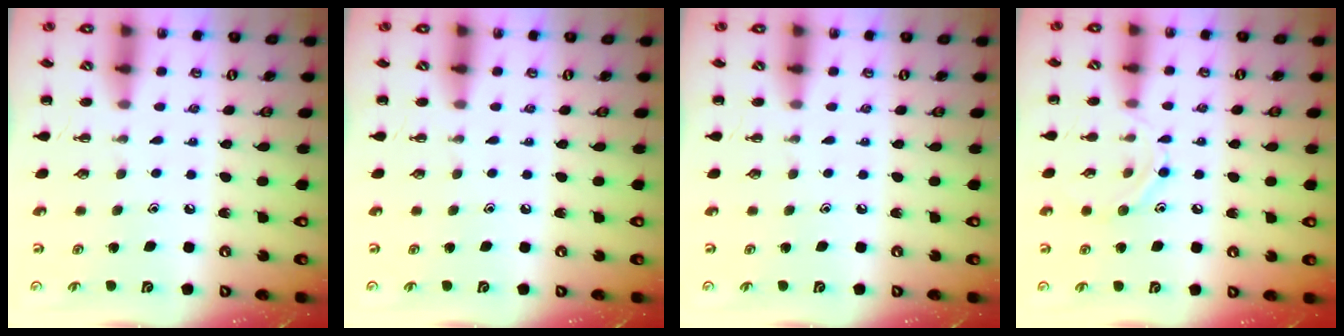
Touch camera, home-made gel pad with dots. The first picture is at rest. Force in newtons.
{"total": 0.0}
{"total": 0.0}
{"total": 7.7, "press": 7.6, "slide": 1.0}